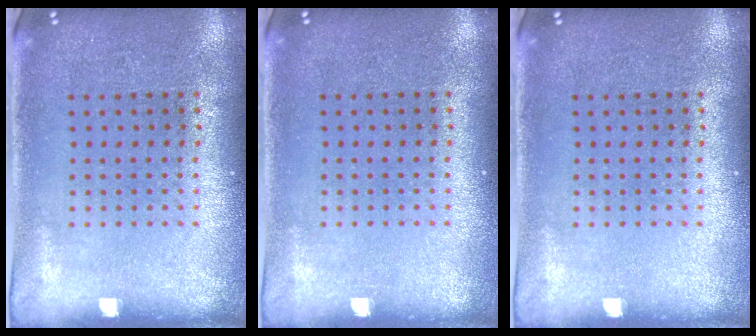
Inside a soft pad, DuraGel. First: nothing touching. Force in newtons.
{"total": 0.0}
{"total": 0.0}